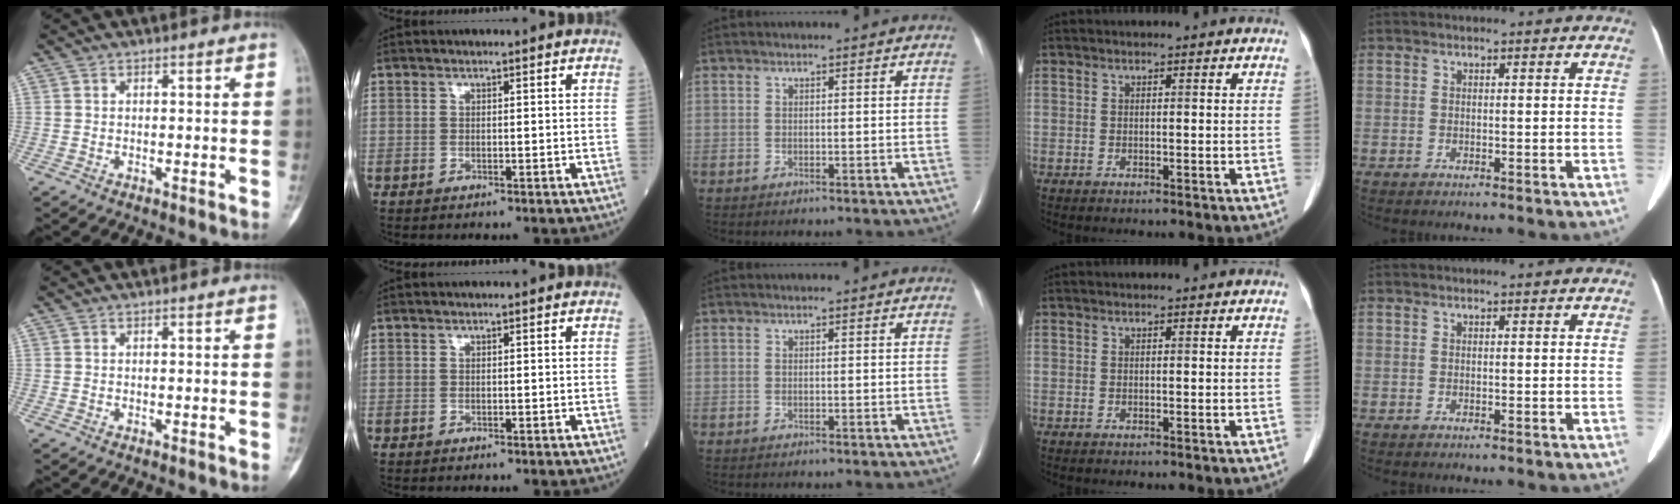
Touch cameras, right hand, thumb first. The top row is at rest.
{}